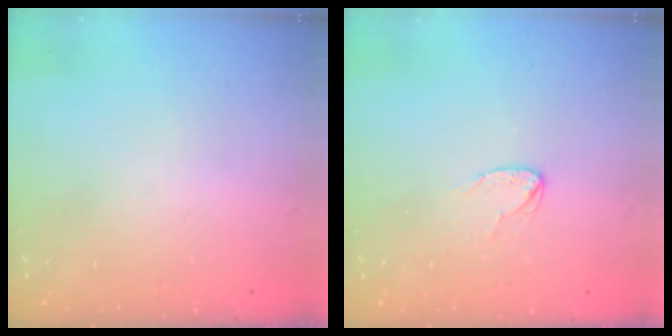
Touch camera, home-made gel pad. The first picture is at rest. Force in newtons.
{"total": 4.8, "press": 4.8, "slide": 0.4}